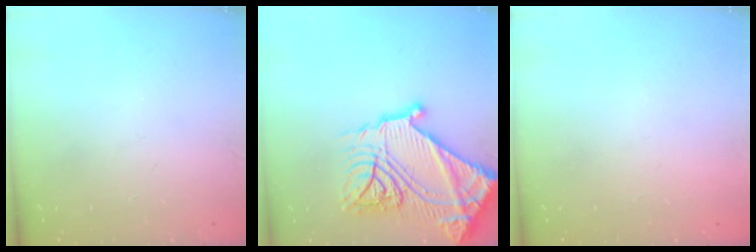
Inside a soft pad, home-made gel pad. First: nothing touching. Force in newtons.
{"total": 28.8, "press": 28.7, "slide": 2.7}
{"total": 1.5, "press": 1.5, "slide": 0.1}